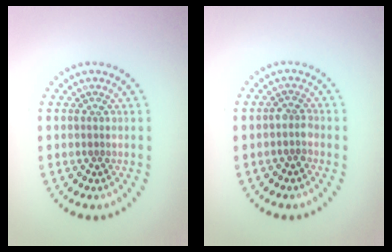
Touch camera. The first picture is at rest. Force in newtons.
{"total": 1.4, "press": 1.2, "slide": 0.8}